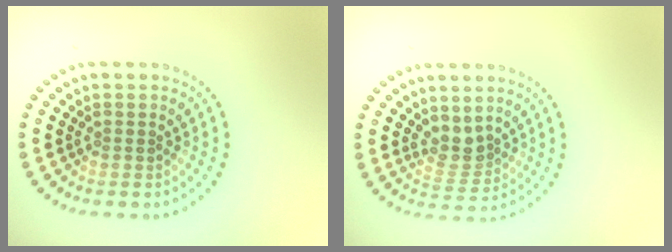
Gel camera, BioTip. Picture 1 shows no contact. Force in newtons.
{"total": 2.3, "press": 1.7, "slide": 1.5}